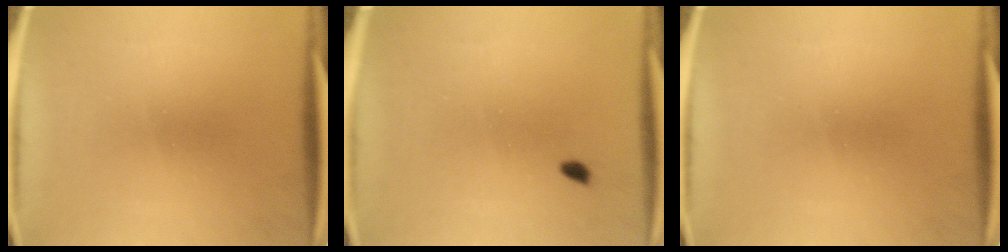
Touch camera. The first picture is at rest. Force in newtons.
{"total": 0.9}
{"total": 0.0}